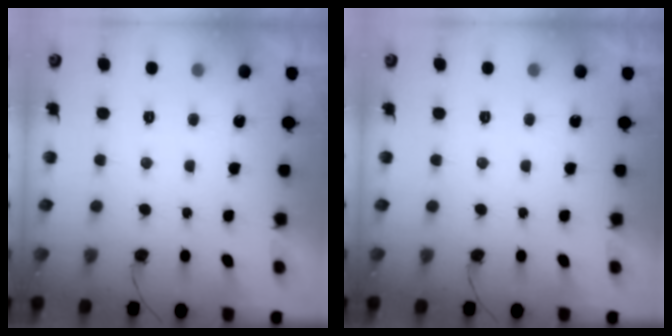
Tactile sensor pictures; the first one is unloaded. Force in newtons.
{"total": 0.0}